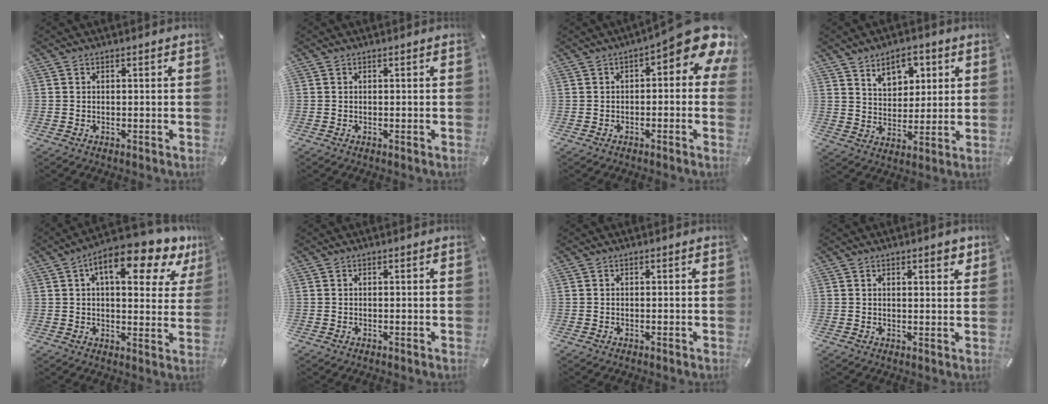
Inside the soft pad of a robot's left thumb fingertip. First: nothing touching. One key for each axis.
{"total": 0.0}
{"total": 10.1, "fx": 3.9, "fy": 3.5, "fz": 8.7, "tx": -0.109, "ty": -0.039, "tz": 0.064}
{"total": 8.4, "fx": 5.0, "fy": 5.7, "fz": 3.6, "tx": -0.046, "ty": -0.019, "tz": 0.085}
{"total": 13.8, "fx": 8.0, "fy": 5.4, "fz": 9.9, "tx": -0.141, "ty": -0.045, "tz": 0.127}
{"total": 0.0}
{"total": 0.0}
{"total": 3.1, "fx": 1.9, "fy": 0.9, "fz": 2.2, "tx": -0.030, "ty": -0.004, "tz": 0.030}